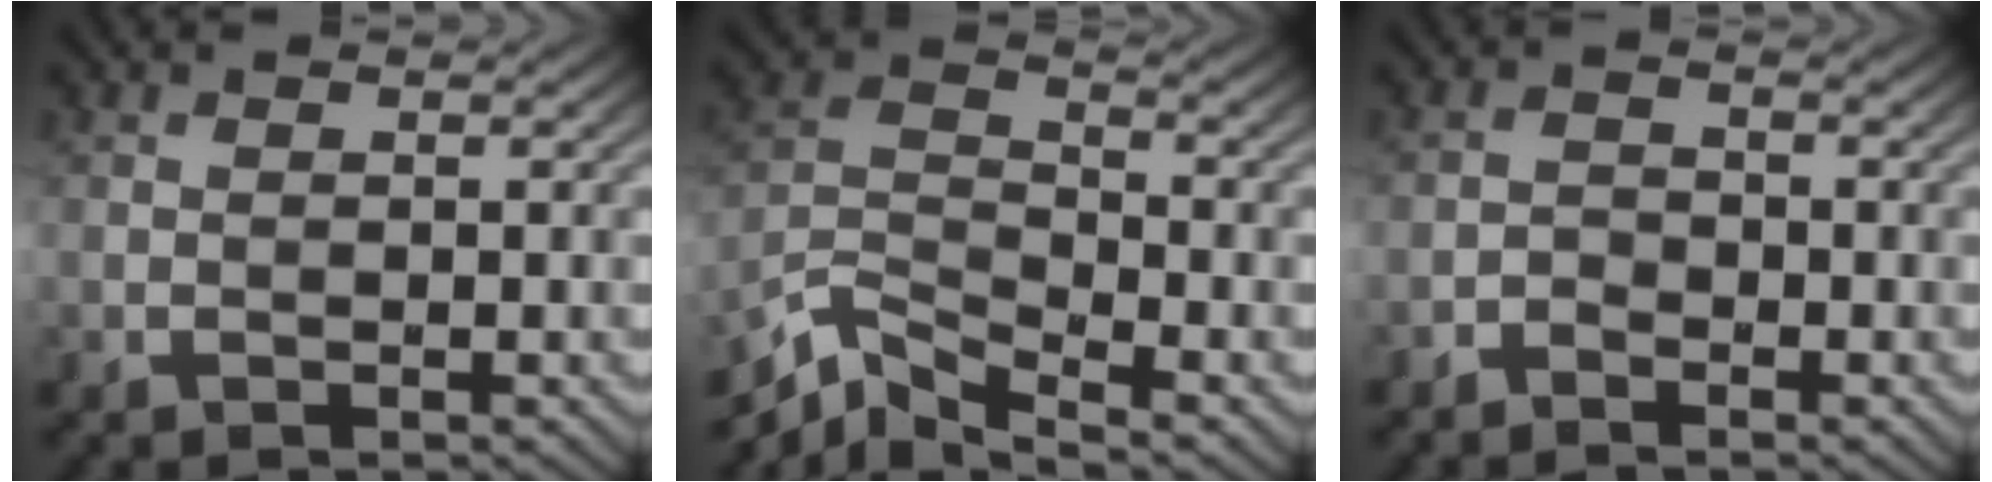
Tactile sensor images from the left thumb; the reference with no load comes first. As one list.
[{"total": 7.5, "force": [-5.7, 2.3, 4.4], "torque": [-0.096, -0.010, -0.127]}, {"total": 1.5, "force": [-1.3, 0.7, 0.3], "torque": [-0.003, 0.004, -0.031]}]